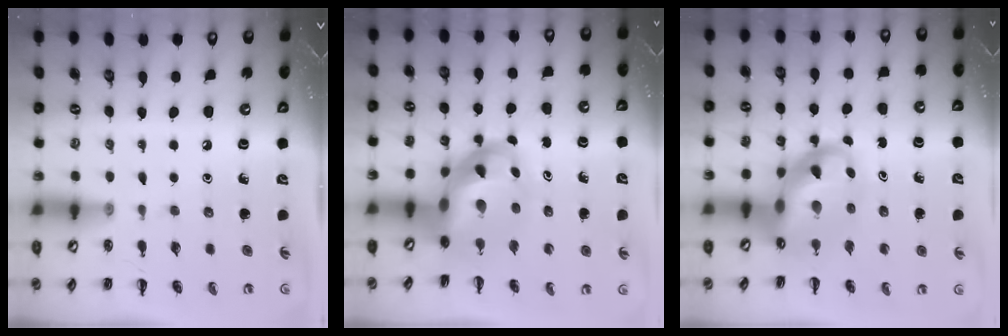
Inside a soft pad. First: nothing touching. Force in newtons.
{"total": 9.0, "press": 8.5, "slide": 2.7}
{"total": 11.1, "press": 10.7, "slide": 3.0}